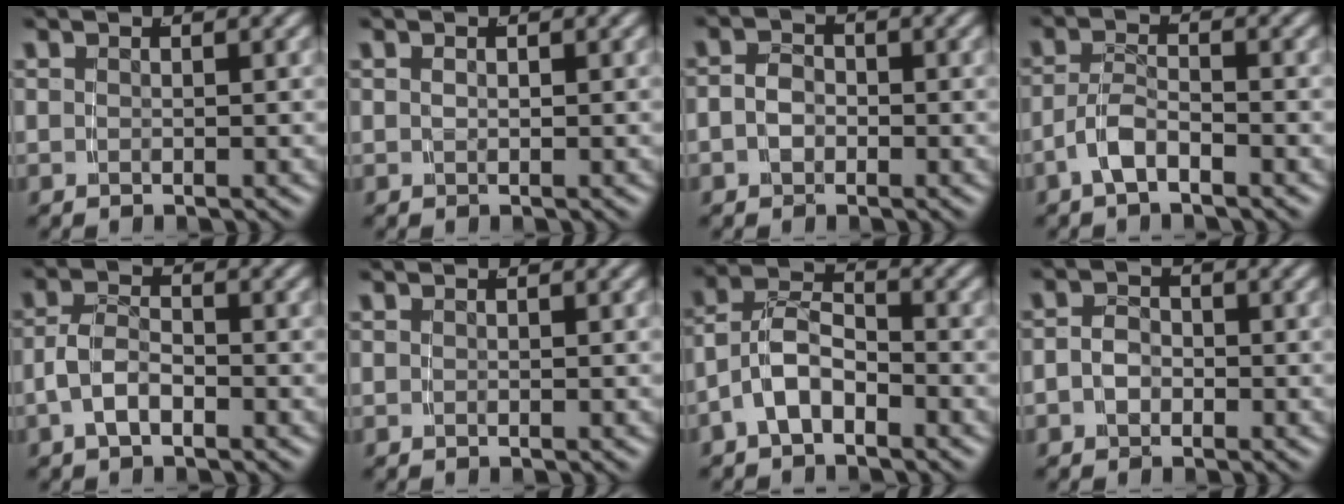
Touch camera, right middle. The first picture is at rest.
{"total": 0.5, "force": [0.0, 0.2, 0.5], "torque": [-0.003, 0.000, 0.005]}
{"total": 2.6, "force": [-0.8, 2.1, 1.3], "torque": [-0.036, -0.014, -0.010]}
{"total": 2.6, "force": [-1.9, 0.8, 1.7], "torque": [-0.031, -0.004, -0.033]}
{"total": 3.1, "force": [-1.5, 1.7, 2.2], "torque": [-0.043, -0.007, -0.024]}
{"total": 0.0}
{"total": 5.6, "force": [-1.6, 4.2, 3.4], "torque": [-0.070, -0.017, -0.030]}
{"total": 2.5, "force": [-1.0, 2.0, 1.1], "torque": [-0.031, -0.011, -0.015]}